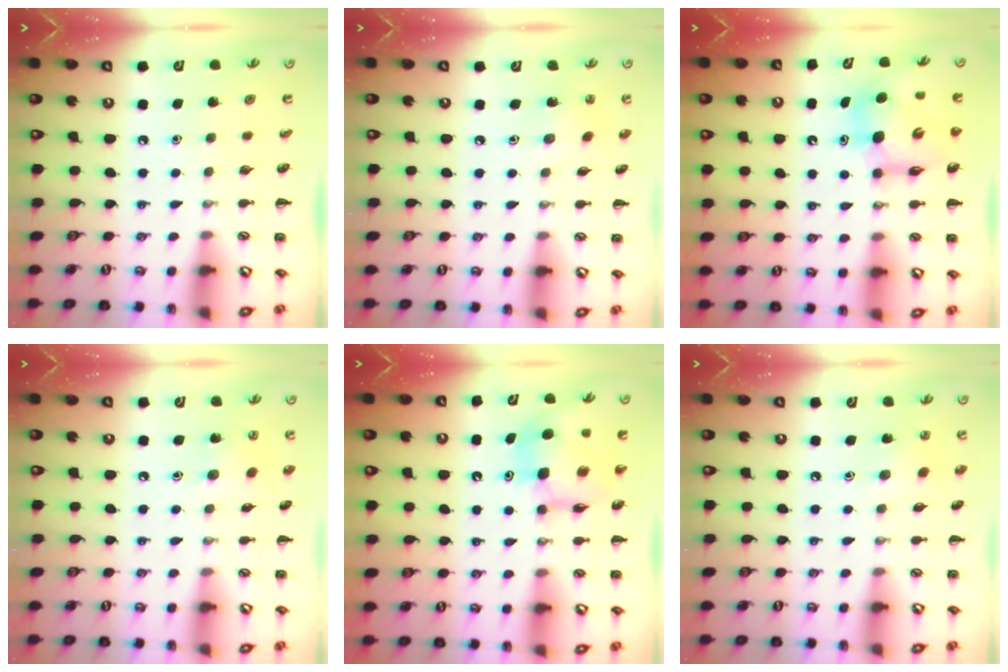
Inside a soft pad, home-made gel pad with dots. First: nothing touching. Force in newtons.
{"total": 2.9, "press": 2.8, "slide": 0.9}
{"total": 8.2, "press": 7.9, "slide": 2.5}
{"total": 6.0, "press": 5.9, "slide": 1.1}
{"total": 7.4, "press": 7.4, "slide": 0.6}
{"total": 5.6, "press": 5.4, "slide": 1.4}